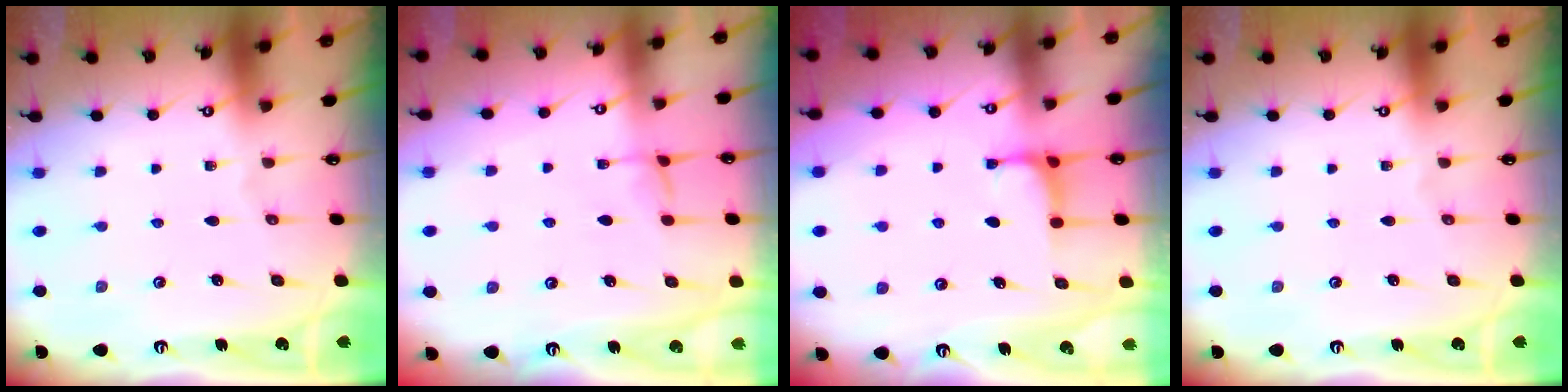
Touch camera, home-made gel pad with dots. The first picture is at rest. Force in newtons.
{"total": 1.9, "press": 1.9, "slide": 0.2}
{"total": 2.6, "press": 2.6, "slide": 0.2}
{"total": 0.0}